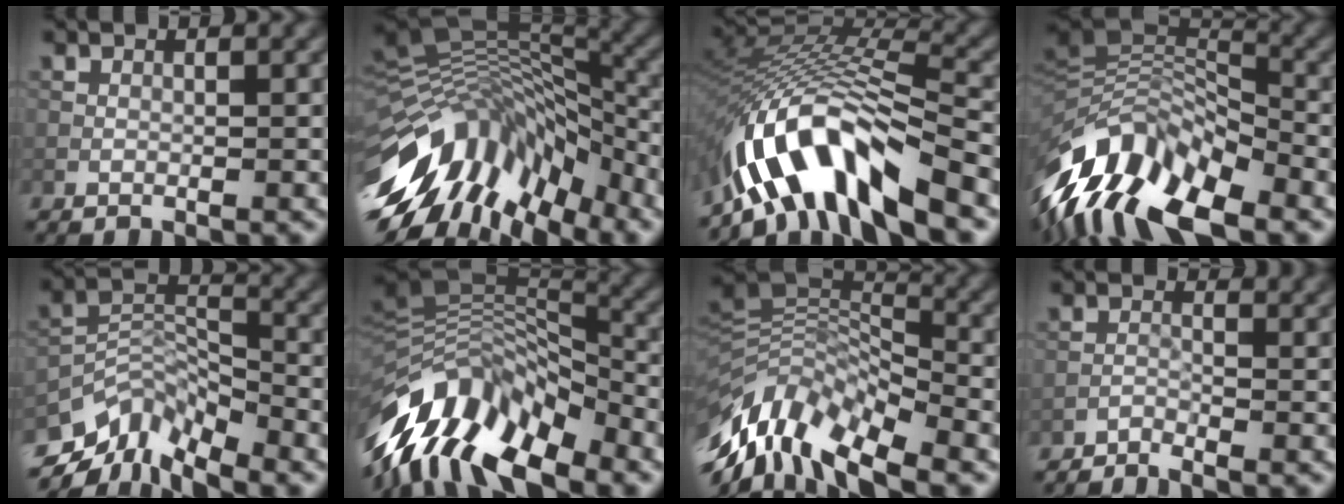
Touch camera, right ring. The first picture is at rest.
{"total": 14.4, "force": [-7.0, 7.0, 10.4], "torque": [-0.206, 0.019, -0.127]}
{"total": 12.0, "force": [-7.6, 2.9, 8.8], "torque": [-0.161, 0.018, -0.131]}
{"total": 12.7, "force": [-6.4, 6.1, 9.1], "torque": [-0.174, 0.021, -0.120]}
{"total": 7.0, "force": [-5.3, 3.1, 3.4], "torque": [-0.052, -0.009, -0.110]}
{"total": 12.6, "force": [-6.8, 5.8, 8.9], "torque": [-0.170, 0.027, -0.119]}
{"total": 12.3, "force": [-5.9, 6.2, 8.8], "torque": [-0.176, 0.010, -0.112]}
{"total": 1.3, "force": [-1.3, 0.2, 0.4], "torque": [-0.012, -0.003, -0.032]}